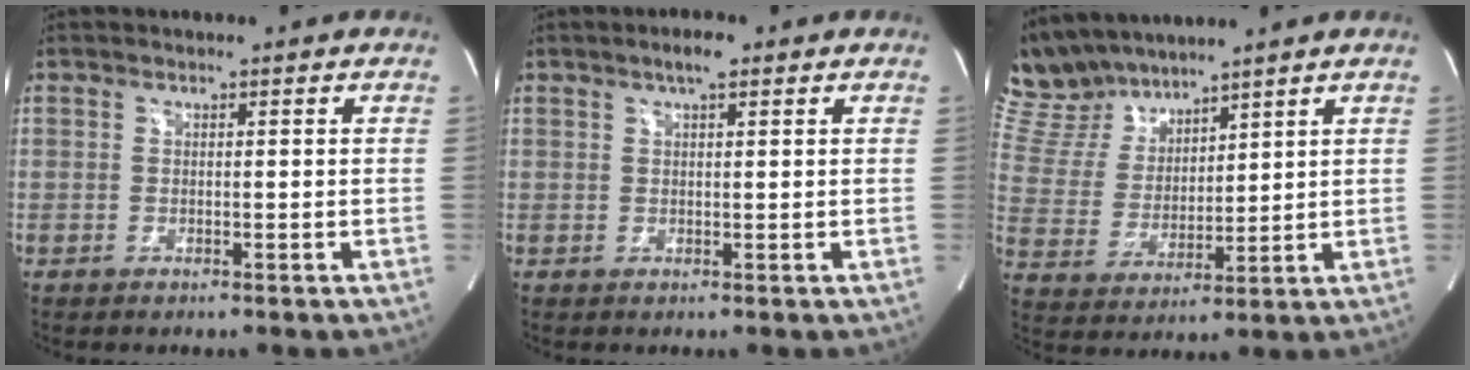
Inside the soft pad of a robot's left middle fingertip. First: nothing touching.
{"total": 2.6, "force": [1.6, 0.4, 2.0], "torque": [-0.039, 0.007, 0.026]}
{"total": 10.1, "force": [9.4, 3.1, 2.1], "torque": [-0.066, 0.020, 0.200]}